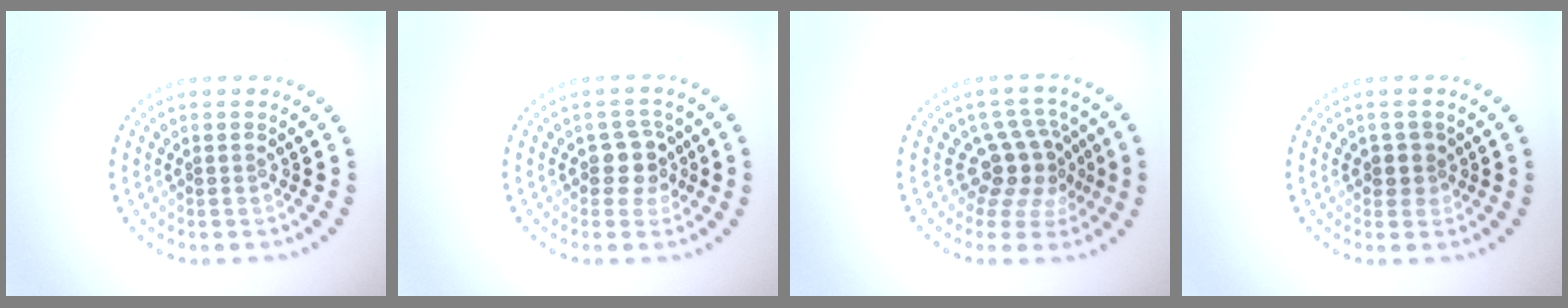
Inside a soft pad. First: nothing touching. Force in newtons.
{"total": 2.4, "press": 2.0, "slide": 1.3}
{"total": 4.0, "press": 2.9, "slide": 2.7}
{"total": 1.5, "press": 1.3, "slide": 0.8}